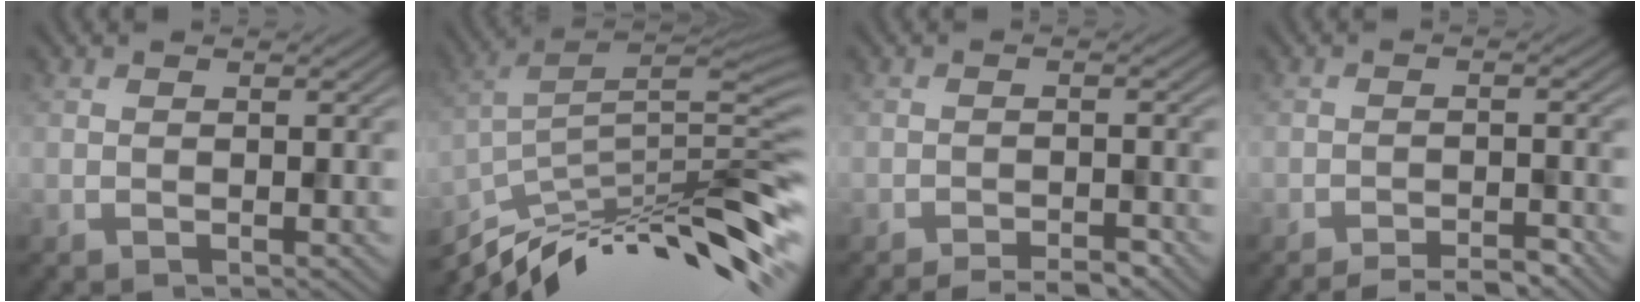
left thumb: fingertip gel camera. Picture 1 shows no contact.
{"total": 14.1, "force": [-9.5, 2.8, 10.1], "torque": [-0.190, 0.011, -0.164]}
{"total": 3.4, "force": [-3.0, 0.3, 1.6], "torque": [-0.025, 0.006, -0.047]}
{"total": 4.0, "force": [-3.6, 0.4, 1.8], "torque": [-0.028, 0.008, -0.058]}